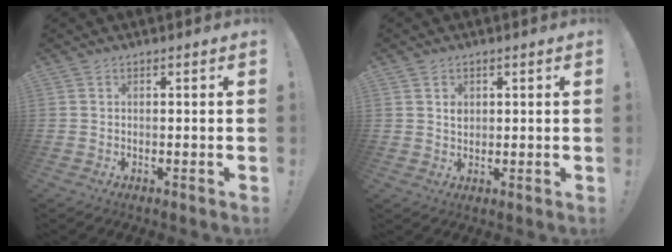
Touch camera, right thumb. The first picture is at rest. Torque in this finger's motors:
{"motor_torque": [0.05, 0.05, -0.13, -0.03, 0.00]}